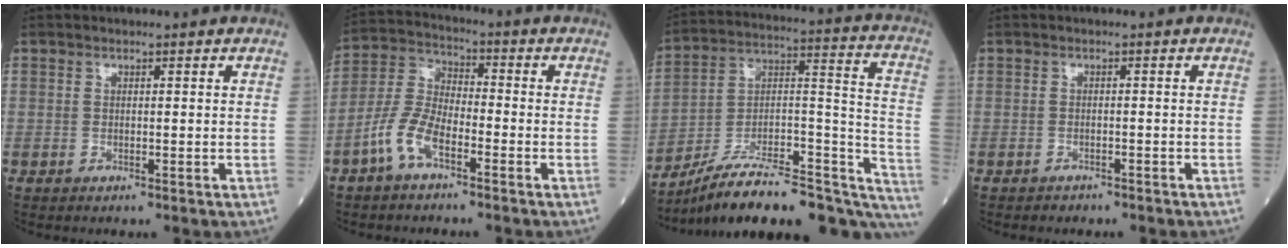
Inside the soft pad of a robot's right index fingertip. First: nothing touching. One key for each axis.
{"total": 7.7, "fx": -4.1, "fy": 3.0, "fz": 5.7, "tx": -0.134, "ty": 0.012, "tz": -0.086}
{"total": 27.2, "fx": -21.9, "fy": 7.2, "fz": 14.4, "tx": -0.156, "ty": 0.042, "tz": -0.324}
{"total": 1.4, "fx": -1.2, "fy": 0.7, "fz": 0.2, "tx": -0.011, "ty": 0.000, "tz": -0.016}